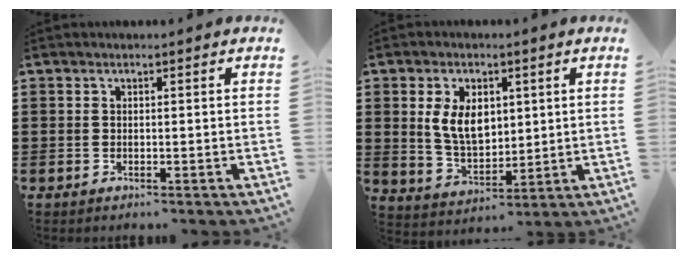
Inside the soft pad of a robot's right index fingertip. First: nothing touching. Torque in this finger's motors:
{"motor_torque": [0.43, 0.13, 0.54, 0.18]}